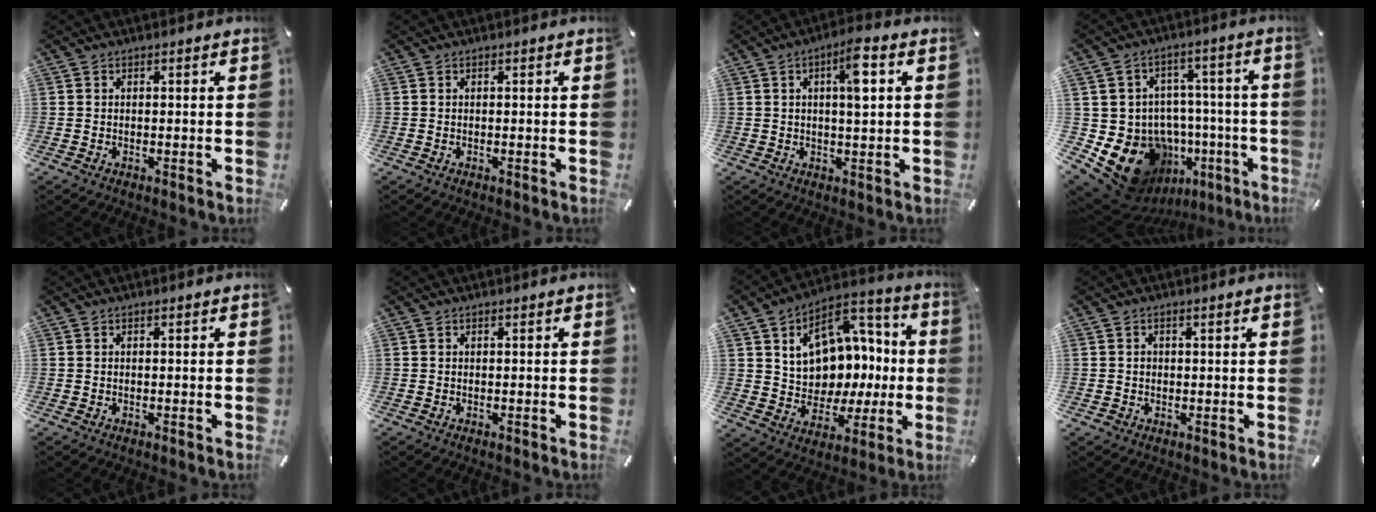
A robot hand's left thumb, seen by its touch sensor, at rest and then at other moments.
{"total": 0.0}
{"total": 7.2, "force": [1.8, 1.5, 6.7], "torque": [-0.108, -0.004, 0.023]}
{"total": 17.3, "force": [-7.8, 13.0, 8.2], "torque": [-0.133, 0.032, -0.103]}
{"total": 0.0}
{"total": 0.0}
{"total": 13.7, "force": [3.1, 11.4, 6.8], "torque": [-0.097, -0.021, 0.067]}
{"total": 1.0, "force": [0.2, 0.9, 0.5], "torque": [-0.011, 0.005, 0.003]}